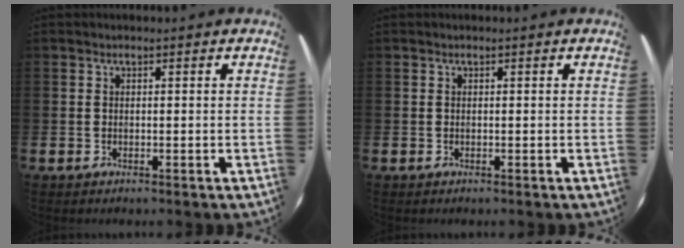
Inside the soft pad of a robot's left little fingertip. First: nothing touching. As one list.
[{"total": 0.0}]